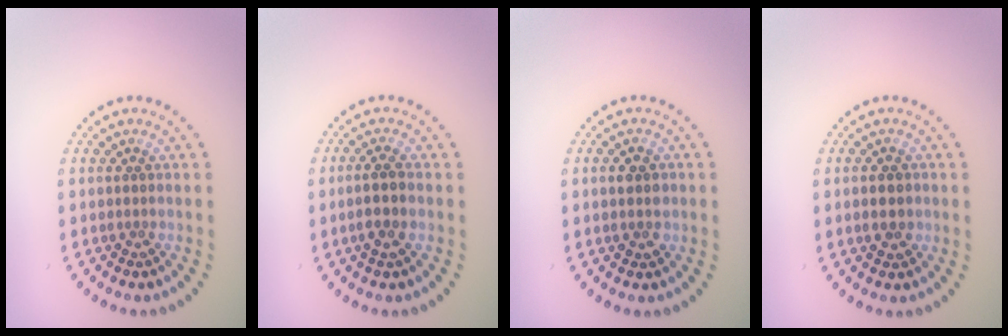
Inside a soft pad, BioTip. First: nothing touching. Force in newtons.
{"total": 2.4, "press": 2.2, "slide": 1.0}
{"total": 2.4, "press": 2.4, "slide": 0.1}
{"total": 2.1, "press": 2.1, "slide": 0.3}